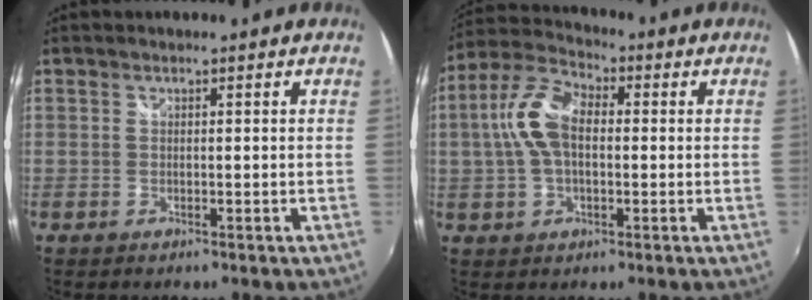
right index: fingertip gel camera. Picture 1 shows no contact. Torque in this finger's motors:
{"motor_torque": [0.57, -0.24, 0.47, 0.18]}